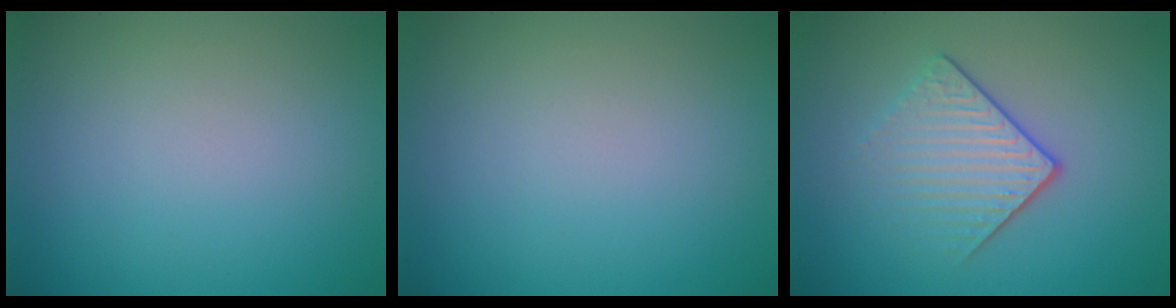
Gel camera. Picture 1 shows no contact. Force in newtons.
{"total": 0.0}
{"total": 3.7, "press": 2.8, "slide": 2.4}